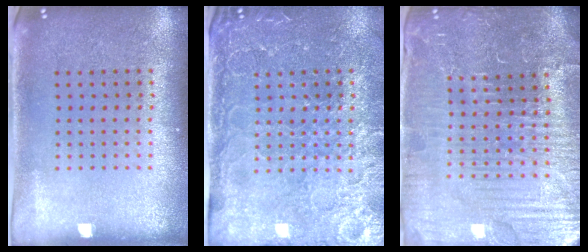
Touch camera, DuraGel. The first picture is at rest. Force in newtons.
{"total": 4.2, "press": 4.0, "slide": 1.5}
{"total": 5.4, "press": 5.1, "slide": 2.0}